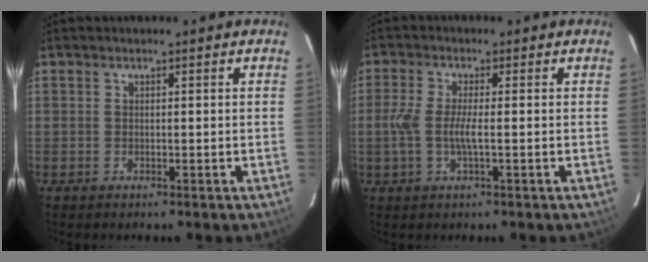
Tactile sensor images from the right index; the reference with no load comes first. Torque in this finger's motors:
{"motor_torque": [0.06, 0.07, 0.13, 0.08]}